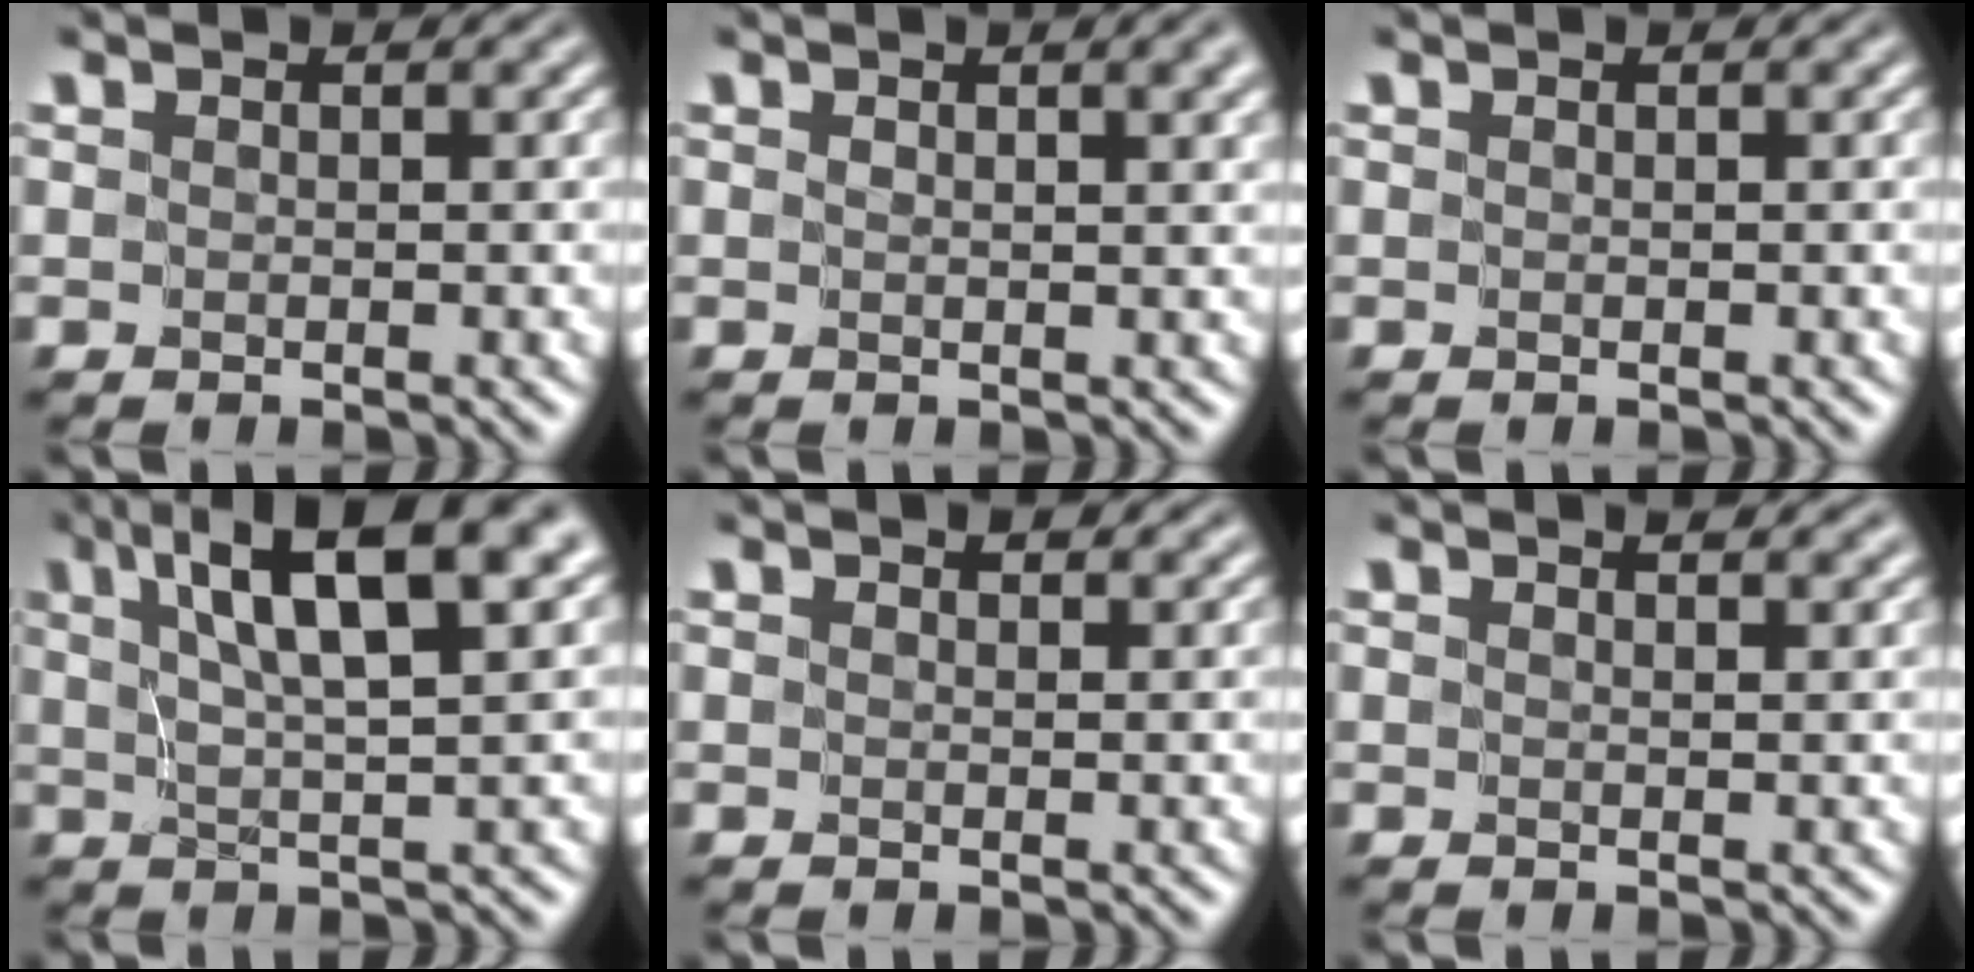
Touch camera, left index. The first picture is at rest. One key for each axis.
{"total": 3.7, "fx": 2.0, "fy": 1.3, "fz": 2.8, "tx": -0.013, "ty": 0.013, "tz": 0.012}
{"total": 0.0}
{"total": 8.7, "fx": 3.9, "fy": 1.9, "fz": 7.5, "tx": -0.114, "ty": 0.016, "tz": 0.066}
{"total": 1.9, "fx": 1.3, "fy": 0.9, "fz": 1.0, "tx": -0.009, "ty": 0.003, "tz": 0.016}
{"total": 2.4, "fx": 2.0, "fy": 0.6, "fz": 1.1, "tx": -0.001, "ty": 0.008, "tz": 0.012}